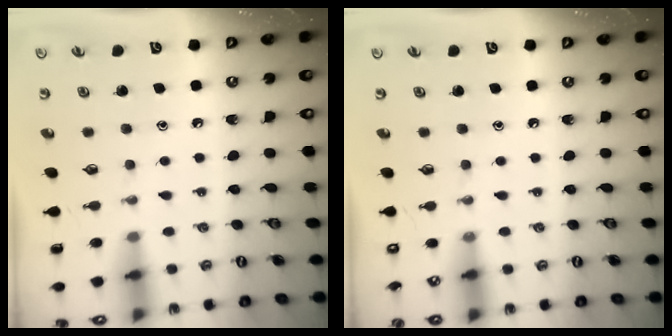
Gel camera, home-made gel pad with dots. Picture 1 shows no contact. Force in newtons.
{"total": 0.0}